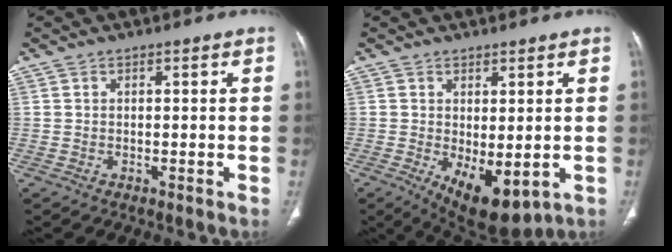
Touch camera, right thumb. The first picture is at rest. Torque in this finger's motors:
{"motor_torque": [-0.31, 0.55, 0.55, 0.55, 0.20]}